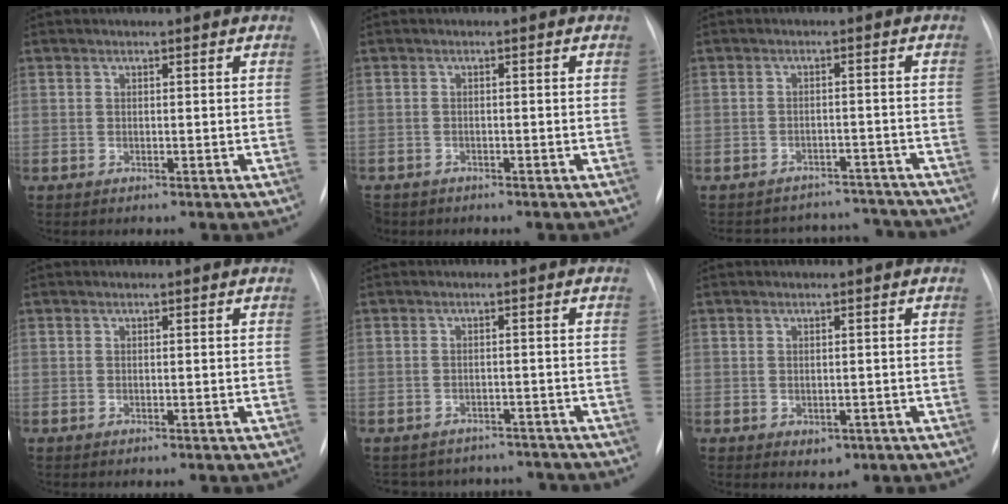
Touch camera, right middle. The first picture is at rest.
{"total": 3.3, "force": [-2.6, 1.9, 0.3], "torque": [-0.004, -0.001, -0.045]}
{"total": 9.8, "force": [-9.4, 3.0, -0.5], "torque": [0.013, 0.033, -0.112]}
{"total": 0.0}
{"total": 9.2, "force": [-8.5, 3.6, 0.5], "torque": [-0.006, 0.023, -0.097]}
{"total": 2.0, "force": [-0.7, 1.5, 1.2], "torque": [-0.011, 0.000, 0.001]}